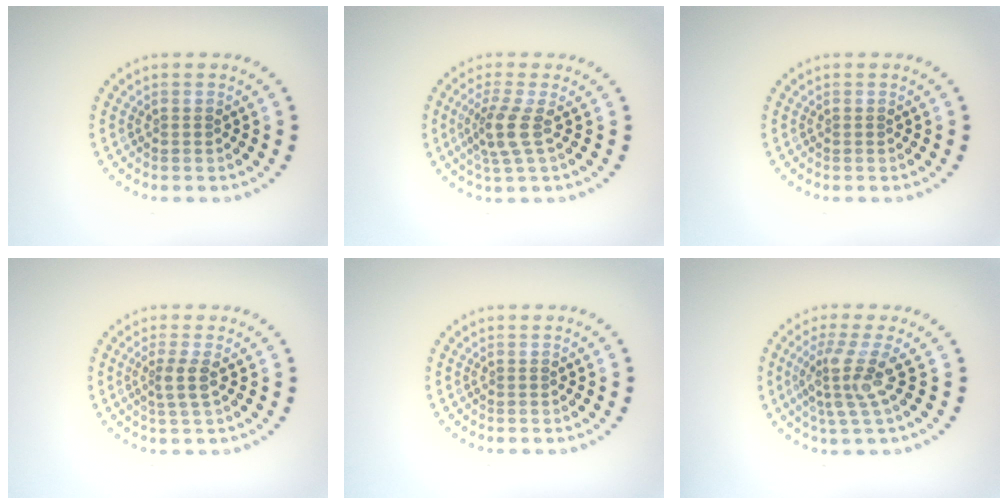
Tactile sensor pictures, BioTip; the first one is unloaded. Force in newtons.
{"total": 2.9, "press": 2.2, "slide": 1.8}
{"total": 0.0}
{"total": 1.8, "press": 1.5, "slide": 1.0}
{"total": 0.0}
{"total": 3.6, "press": 2.5, "slide": 2.5}